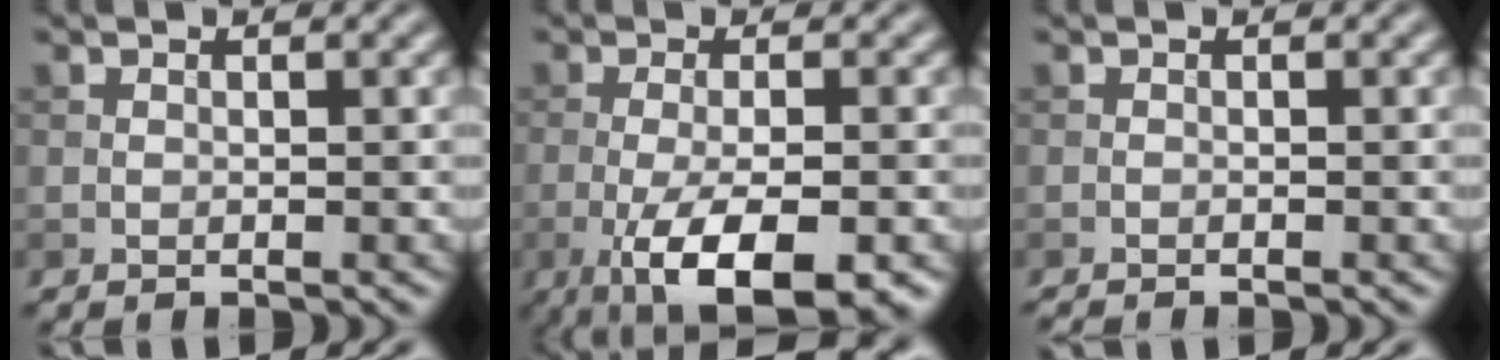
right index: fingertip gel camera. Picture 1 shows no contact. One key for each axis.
{"total": 8.1, "fx": -3.3, "fy": 2.6, "fz": 6.9, "tx": -0.125, "ty": -0.013, "tz": -0.051}
{"total": 0.9, "fx": -0.7, "fy": 0.1, "fz": 0.5, "tx": -0.006, "ty": 0.000, "tz": -0.014}